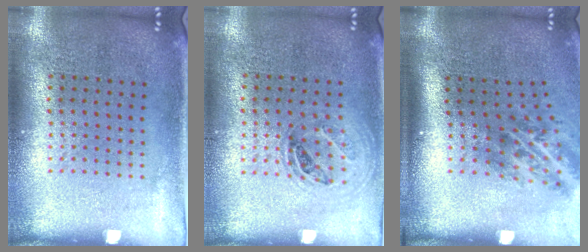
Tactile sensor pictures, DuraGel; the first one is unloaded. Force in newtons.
{"total": 1.1, "press": 0.9, "slide": 0.6}
{"total": 2.0, "press": 1.2, "slide": 1.6}